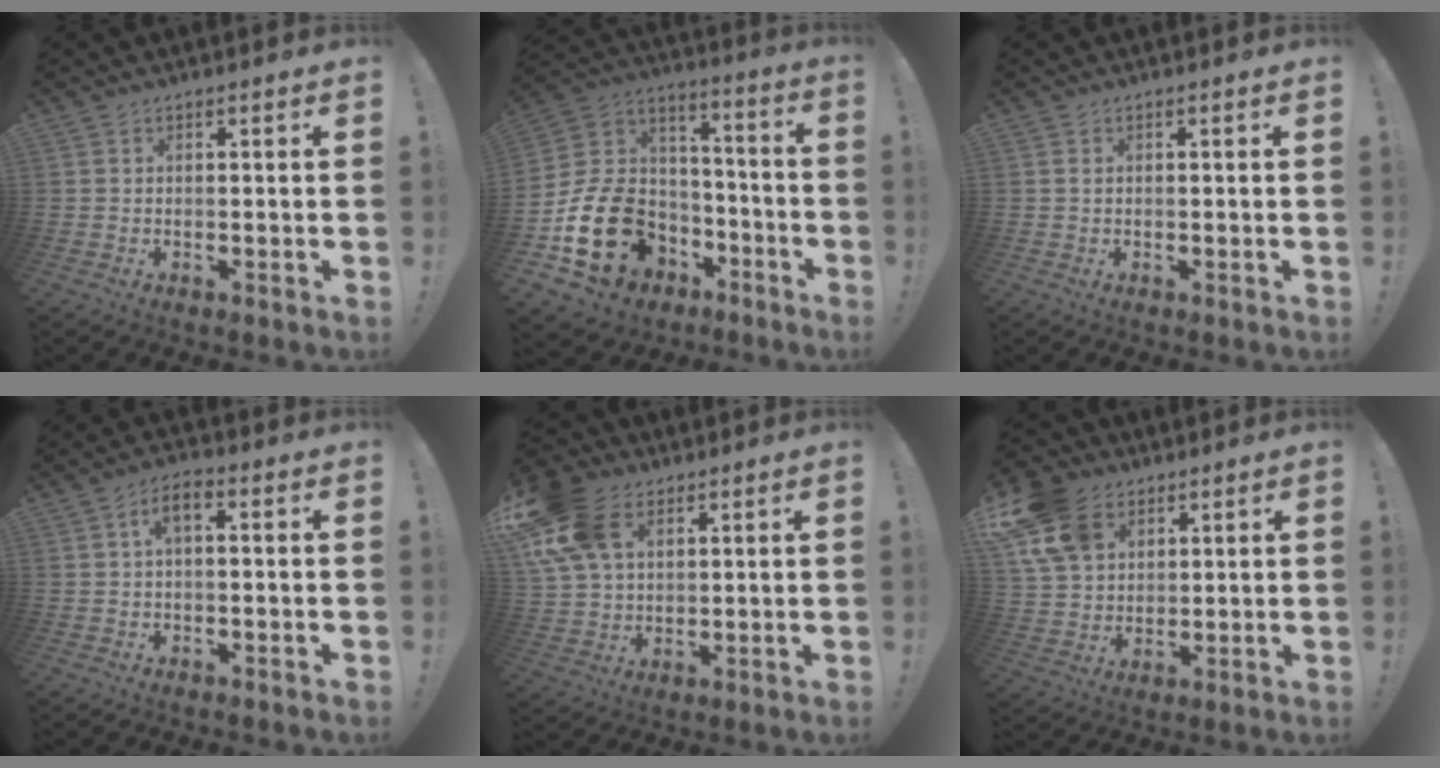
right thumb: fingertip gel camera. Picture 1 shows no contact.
{"total": 21.5, "force": [-7.4, 16.1, 12.0], "torque": [-0.221, 0.040, -0.105]}
{"total": 0.6, "force": [0.1, 0.2, 0.6], "torque": [-0.006, -0.001, 0.001]}
{"total": 4.7, "force": [0.7, 2.0, 4.2], "torque": [-0.070, 0.006, 0.011]}
{"total": 18.4, "force": [7.4, 12.7, 11.0], "torque": [-0.219, -0.021, 0.141]}
{"total": 16.1, "force": [7.7, 11.6, 8.0], "torque": [-0.153, -0.033, 0.152]}